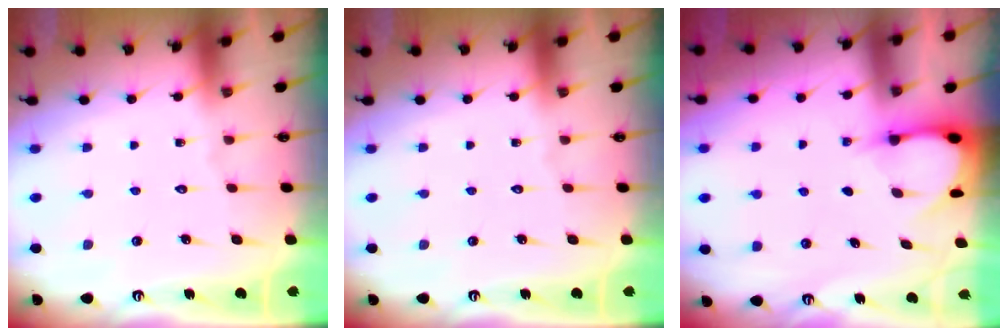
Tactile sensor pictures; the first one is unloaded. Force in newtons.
{"total": 0.0}
{"total": 3.2, "press": 3.2, "slide": 0.3}